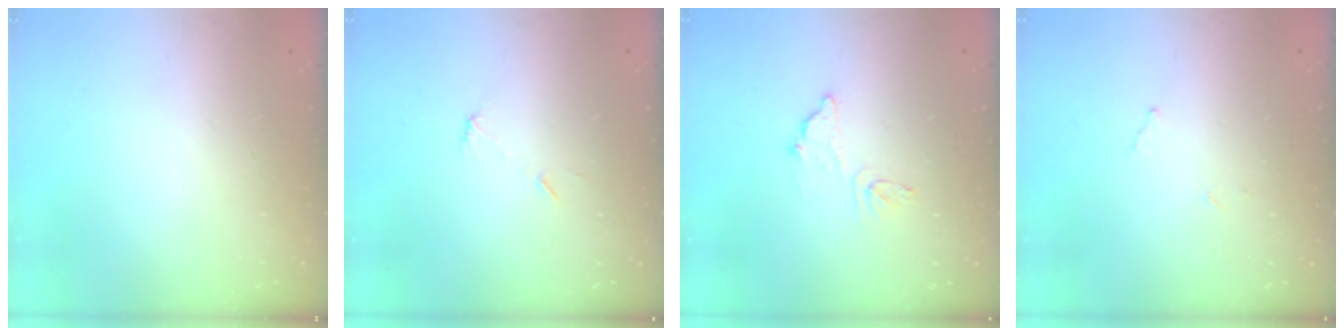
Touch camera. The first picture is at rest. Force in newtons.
{"total": 4.9, "press": 4.9, "slide": 0.3}
{"total": 10.0, "press": 10.0, "slide": 0.3}
{"total": 6.4, "press": 6.4, "slide": 0.4}